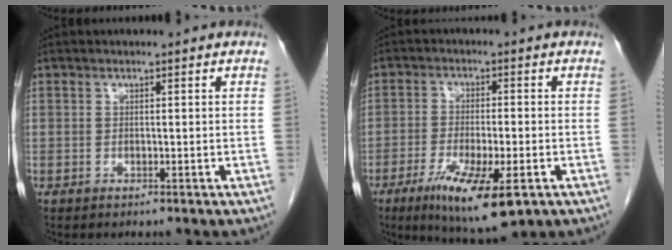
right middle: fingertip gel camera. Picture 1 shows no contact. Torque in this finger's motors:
{"motor_torque": [1.54, -0.60, 0.32, 0.12]}